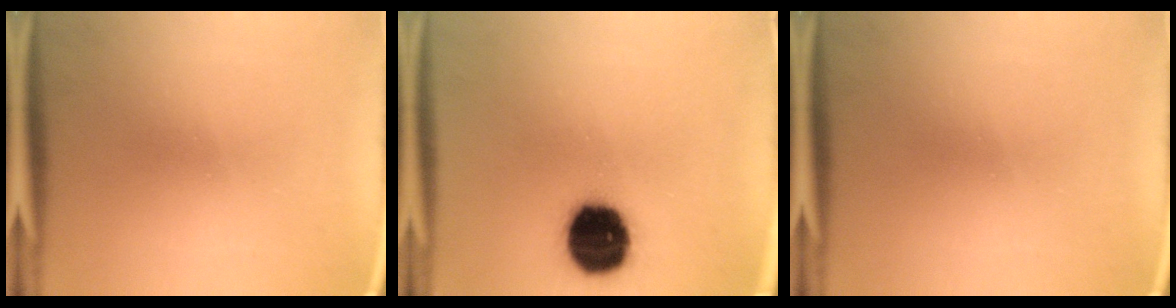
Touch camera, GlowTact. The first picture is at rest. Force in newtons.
{"total": 18.1}
{"total": 0.0}